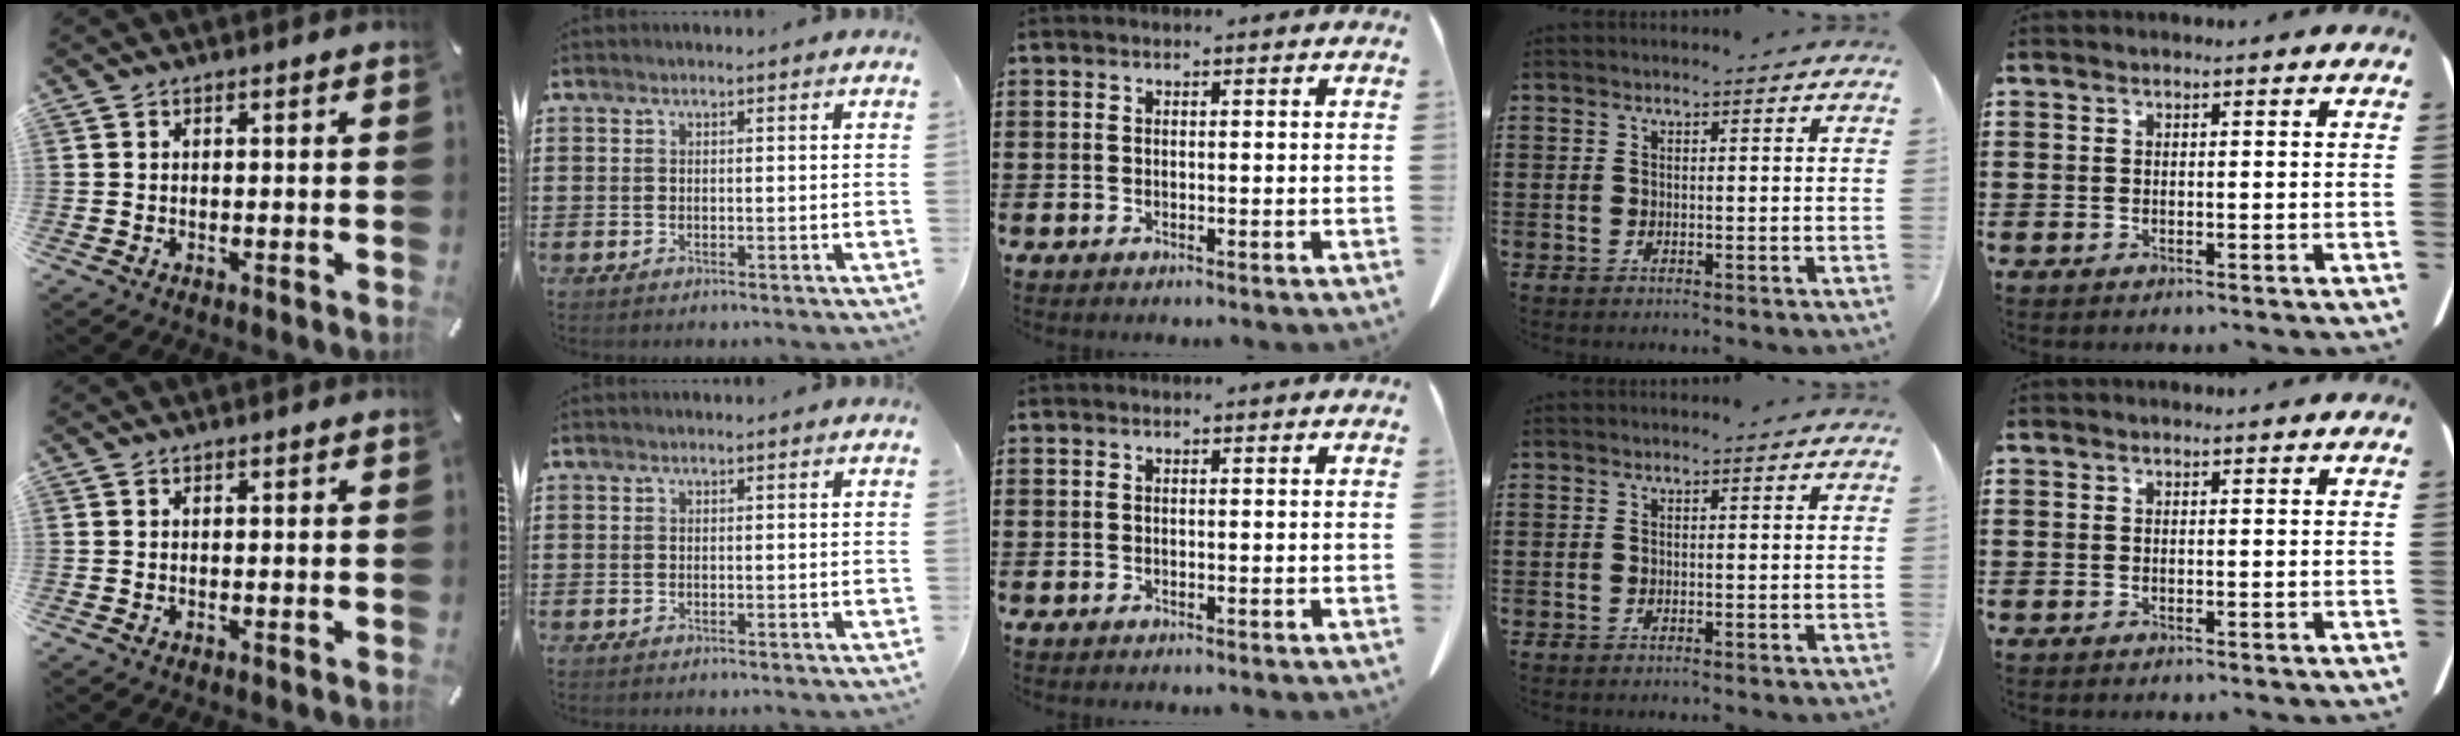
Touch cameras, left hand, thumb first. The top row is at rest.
{}